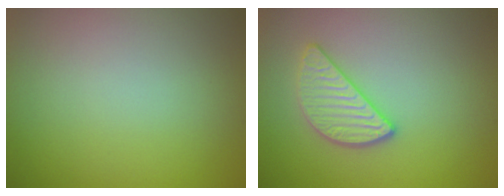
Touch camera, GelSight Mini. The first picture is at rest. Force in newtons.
{"total": 2.7, "press": 2.7, "slide": 0.1}